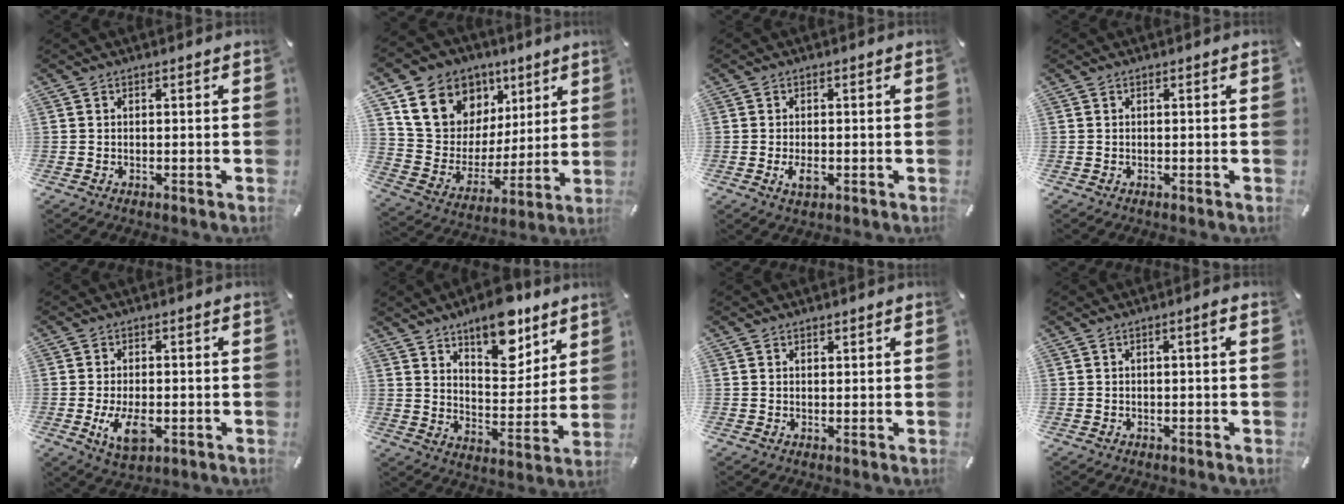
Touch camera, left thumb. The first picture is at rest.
{"total": 16.8, "force": [8.5, 13.4, 5.4], "torque": [-0.099, -0.045, 0.169]}
{"total": 2.6, "force": [-0.7, 1.5, 2.0], "torque": [-0.043, -0.001, -0.013]}
{"total": 0.0}
{"total": 7.0, "force": [-1.5, 3.9, 5.6], "torque": [-0.117, -0.011, -0.033]}
{"total": 13.4, "force": [10.2, 6.2, 6.1], "torque": [-0.082, -0.069, 0.182]}
{"total": 1.1, "force": [0.9, 0.7, 0.0], "torque": [0.008, -0.004, 0.016]}
{"total": 1.6, "force": [0.1, 0.2, 1.6], "torque": [-0.028, 0.000, 0.001]}